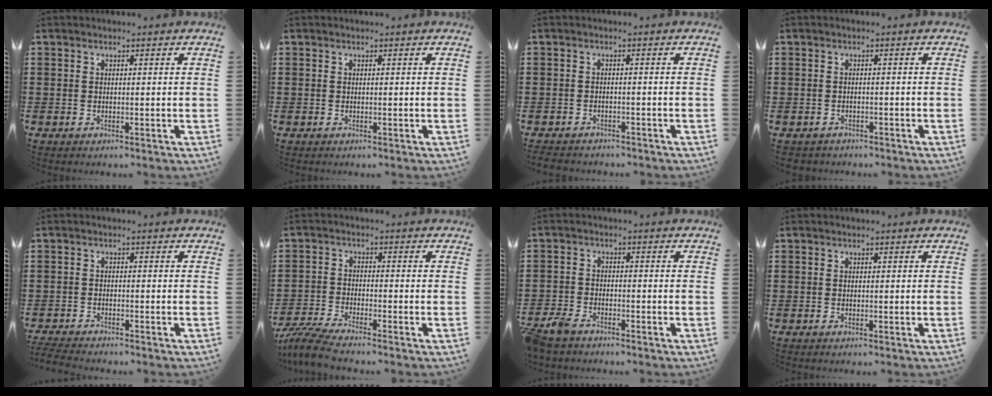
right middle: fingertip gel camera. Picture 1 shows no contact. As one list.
[{"total": 0.0}, {"total": 1.6, "force": [-1.6, 0.2, 0.0], "torque": [-0.007, -0.003, -0.034]}, {"total": 1.1, "force": [-1.0, 0.2, -0.2], "torque": [-0.002, -0.001, -0.024]}, {"total": 2.6, "force": [-2.6, 0.0, 0.3], "torque": [-0.016, -0.006, -0.055]}, {"total": 5.1, "force": [-4.6, 0.1, 2.0], "torque": [-0.062, -0.018, -0.095]}, {"total": 3.3, "force": [-3.1, 0.9, 0.7], "torque": [-0.044, -0.008, -0.073]}, {"total": 0.0}]